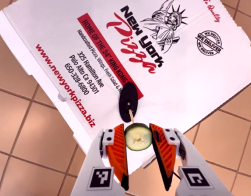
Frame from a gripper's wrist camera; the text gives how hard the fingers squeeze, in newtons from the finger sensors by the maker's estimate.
{"total": 7.8, "left": 7.4, "right": 8.1}